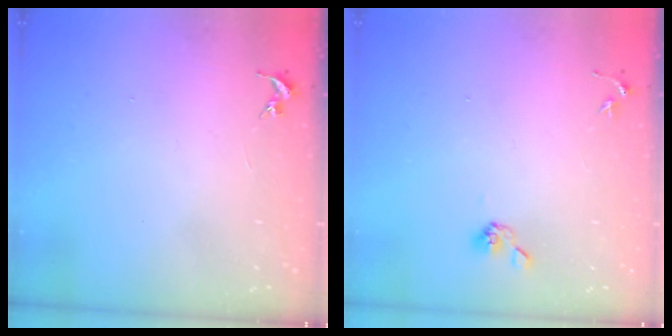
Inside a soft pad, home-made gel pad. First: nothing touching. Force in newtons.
{"total": 5.0, "press": 4.7, "slide": 1.7}